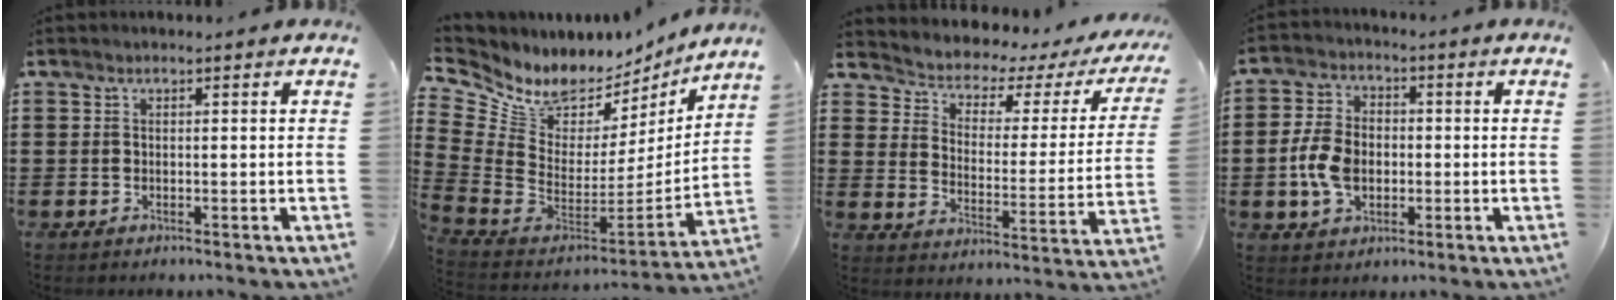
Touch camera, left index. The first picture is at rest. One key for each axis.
{"total": 6.3, "fx": 5.0, "fy": 3.7, "fz": 1.4, "tx": -0.074, "ty": -0.058, "tz": 0.089}
{"total": 2.7, "fx": 2.2, "fy": 1.2, "fz": 0.9, "tx": -0.037, "ty": -0.027, "tz": 0.027}
{"total": 7.5, "fx": -1.2, "fy": 5.1, "fz": 5.3, "tx": -0.131, "ty": 0.003, "tz": -0.028}